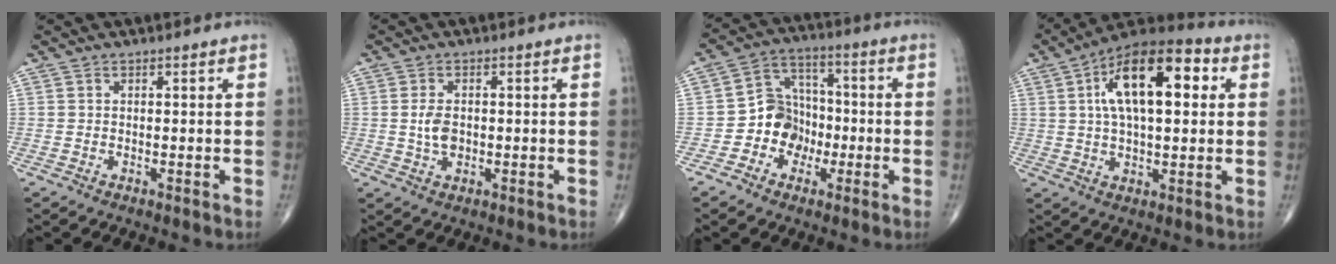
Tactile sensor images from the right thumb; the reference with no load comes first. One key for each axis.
{"total": 3.8, "fx": -0.1, "fy": 2.3, "fz": 3.0, "tx": -0.056, "ty": -0.001, "tz": 0.000}
{"total": 9.1, "fx": -2.7, "fy": 7.9, "fz": 3.7, "tx": -0.019, "ty": 0.040, "tz": -0.057}
{"total": 18.1, "fx": 4.5, "fy": 8.3, "fz": 15.4, "tx": -0.232, "ty": 0.022, "tz": 0.064}